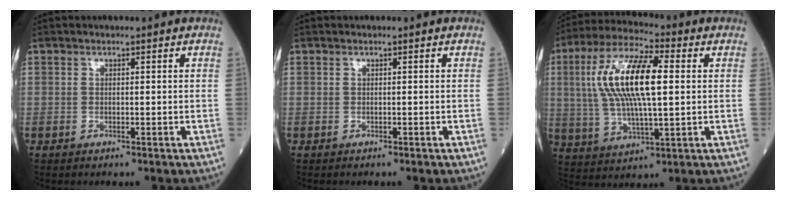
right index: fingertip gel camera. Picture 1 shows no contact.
{"total": 0.0}
{"total": 15.1, "force": [2.3, 3.9, 14.4], "torque": [-0.292, 0.022, 0.039]}